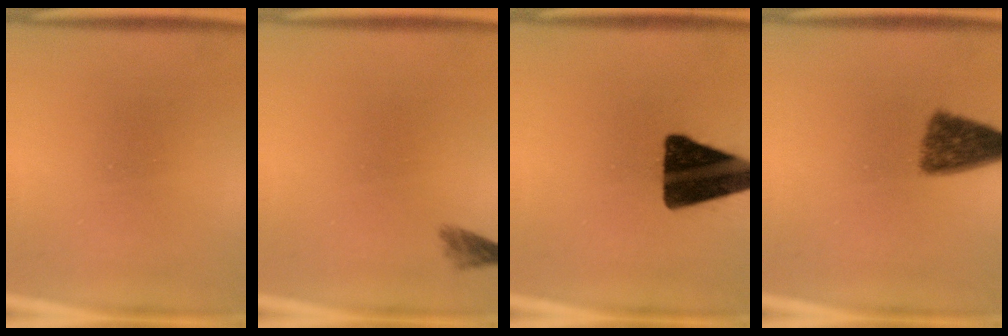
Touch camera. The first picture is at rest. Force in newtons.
{"total": 1.6}
{"total": 17.1}
{"total": 7.2}